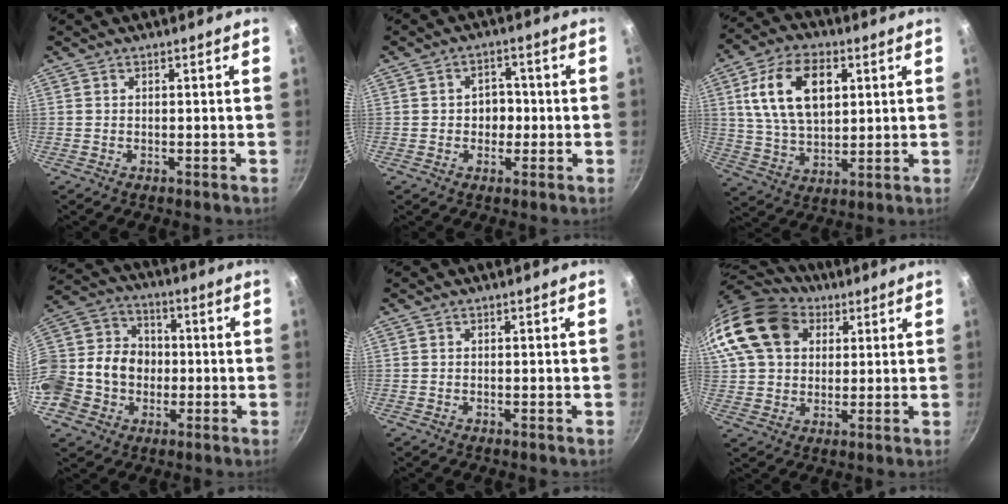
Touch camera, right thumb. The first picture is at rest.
{"total": 4.5, "force": [-0.5, 3.7, 2.5], "torque": [-0.003, 0.009, -0.009]}
{"total": 15.5, "force": [4.4, 9.4, 11.6], "torque": [-0.191, -0.004, 0.082]}
{"total": 19.3, "force": [-3.5, 16.6, 9.2], "torque": [-0.184, 0.048, -0.065]}
{"total": 0.0}
{"total": 19.8, "force": [7.2, 14.8, 10.9], "torque": [-0.214, 0.020, 0.123]}